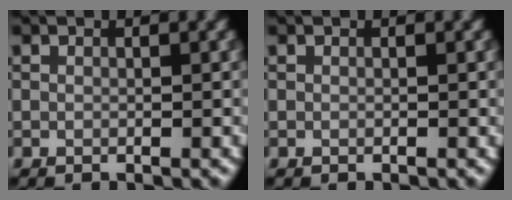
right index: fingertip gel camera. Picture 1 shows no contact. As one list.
[{"total": 0.0}]